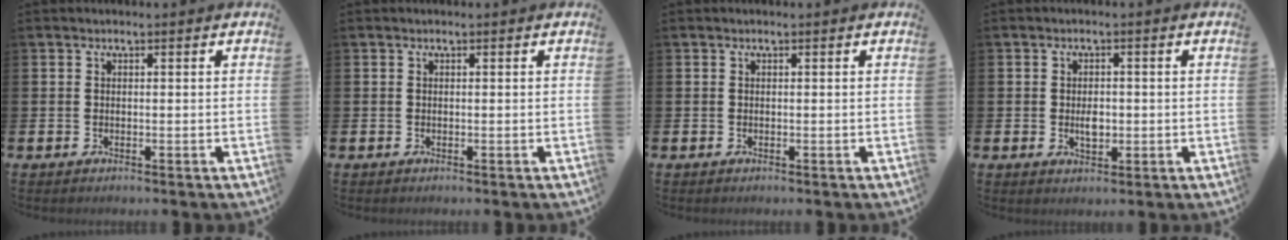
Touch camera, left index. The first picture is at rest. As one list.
[{"total": 0.0}, {"total": 0.0}, {"total": 2.5, "force": [-0.1, 1.5, 1.9], "torque": [-0.015, -0.005, -0.007]}]